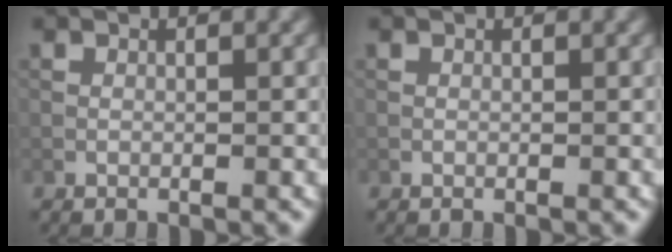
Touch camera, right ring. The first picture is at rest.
{"total": 0.0}